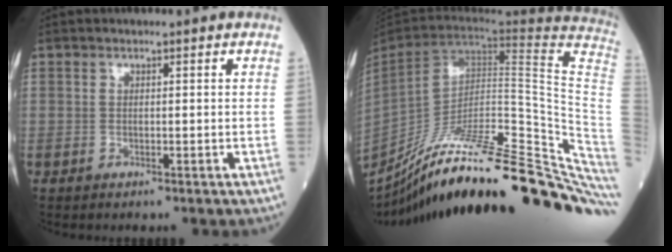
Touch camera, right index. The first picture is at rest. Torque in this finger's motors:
{"motor_torque": [0.00, -2.14, 0.92, 0.21]}